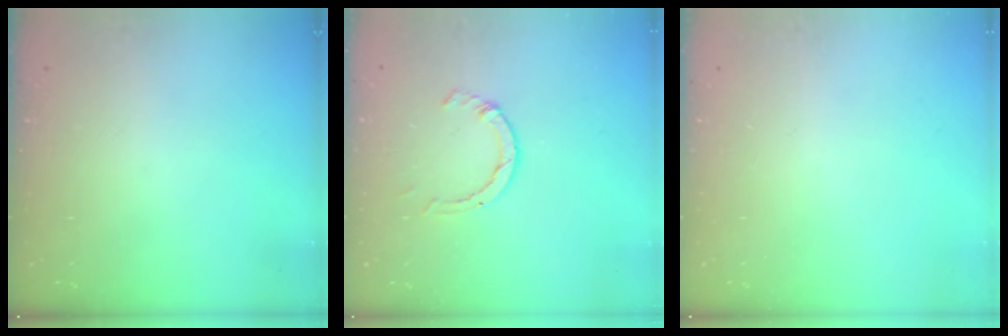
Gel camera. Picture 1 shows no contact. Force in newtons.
{"total": 2.3, "press": 2.3, "slide": 0.3}
{"total": 0.0}